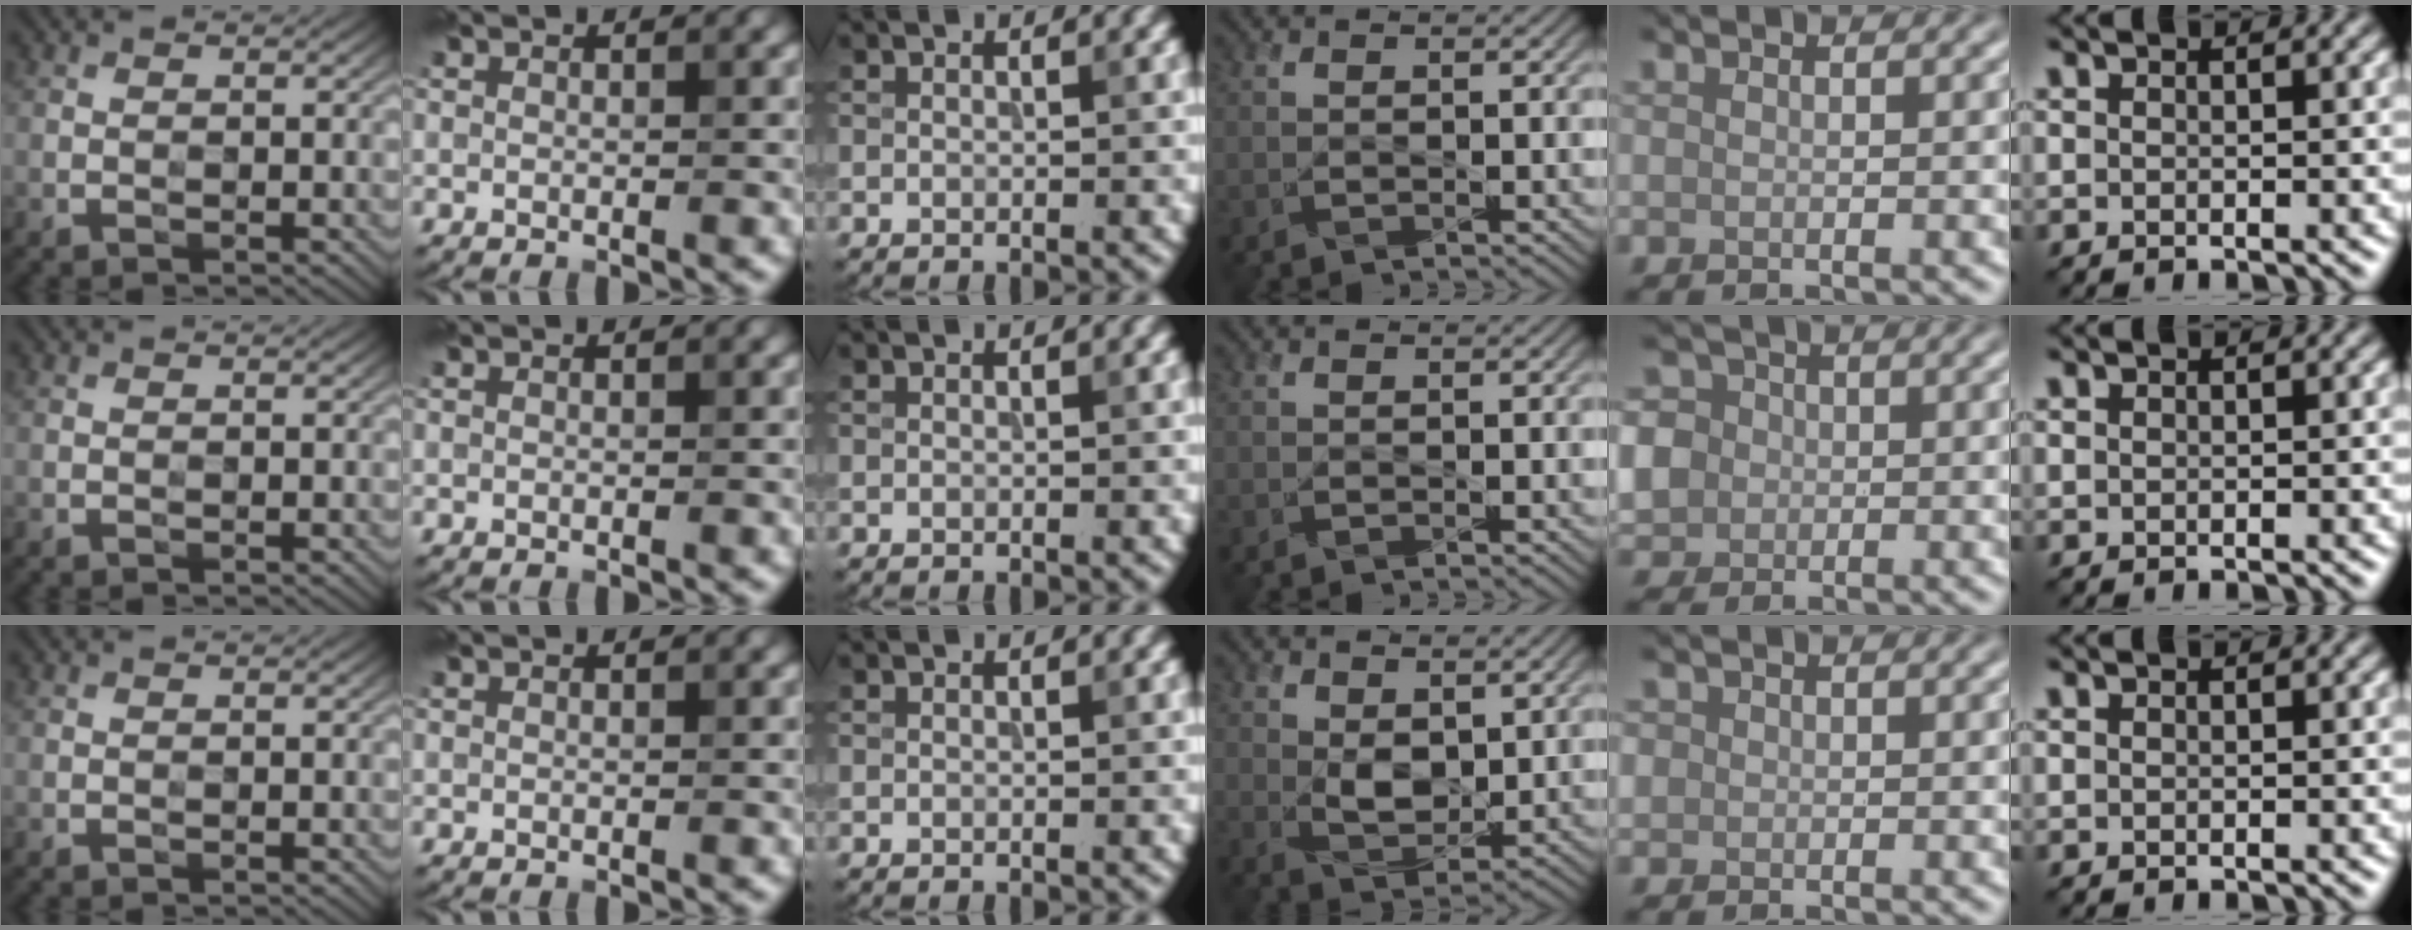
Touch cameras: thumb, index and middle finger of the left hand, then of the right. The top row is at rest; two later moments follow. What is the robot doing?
{"motion": "wipe", "object": "compact mirror"}